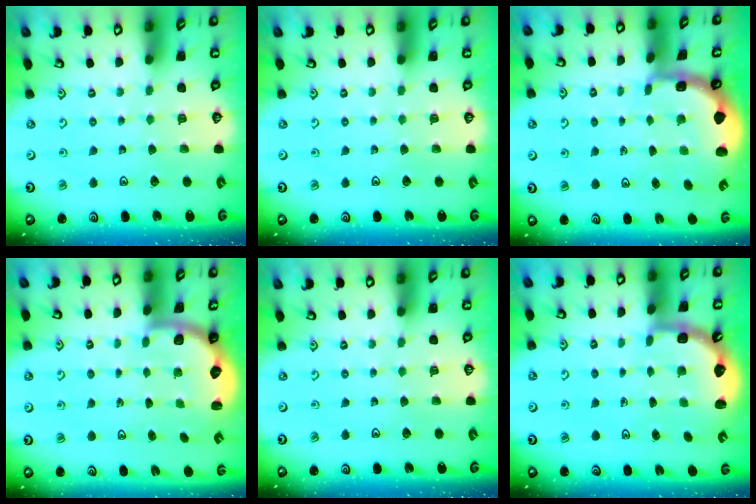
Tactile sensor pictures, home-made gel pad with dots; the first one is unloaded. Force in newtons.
{"total": 0.0}
{"total": 1.5, "press": 1.2, "slide": 0.7}
{"total": 2.6, "press": 2.3, "slide": 1.2}
{"total": 0.0}
{"total": 2.5, "press": 2.1, "slide": 1.3}